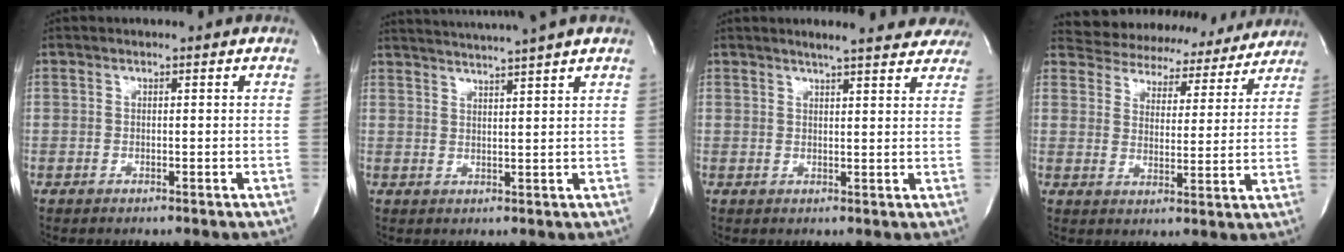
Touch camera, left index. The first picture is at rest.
{"total": 9.5, "force": [8.4, -2.0, 3.8], "torque": [-0.063, 0.003, 0.115]}
{"total": 12.5, "force": [11.3, 2.2, 5.0], "torque": [-0.051, 0.005, 0.123]}
{"total": 17.8, "force": [16.6, 5.8, 2.9], "torque": [-0.035, 0.010, 0.208]}